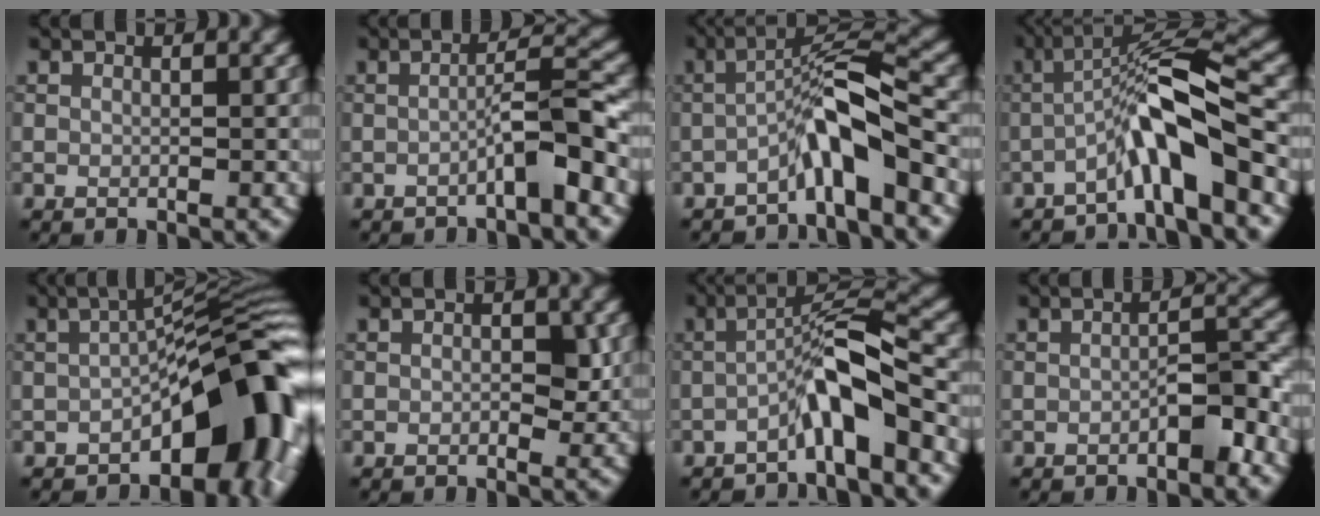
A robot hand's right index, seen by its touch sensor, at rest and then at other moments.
{"total": 3.8, "force": [-1.7, 0.1, 3.4], "torque": [-0.055, 0.022, -0.036]}
{"total": 5.2, "force": [-2.4, 0.7, 4.5], "torque": [-0.078, 0.026, -0.049]}
{"total": 6.5, "force": [-2.7, 0.9, 5.8], "torque": [-0.106, 0.026, -0.055]}
{"total": 12.3, "force": [-4.7, 4.9, 10.3], "torque": [-0.112, 0.018, -0.080]}
{"total": 1.8, "force": [0.1, 0.9, 1.6], "torque": [-0.015, -0.001, 0.000]}
{"total": 5.0, "force": [-2.2, 0.7, 4.4], "torque": [-0.075, 0.025, -0.046]}
{"total": 2.9, "force": [-1.4, 0.7, 2.4], "torque": [-0.036, 0.013, -0.023]}